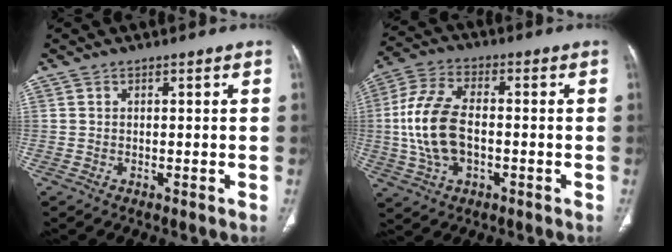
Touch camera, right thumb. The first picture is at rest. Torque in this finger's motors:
{"motor_torque": [-0.16, 1.24, 1.57, -0.12, 0.53]}